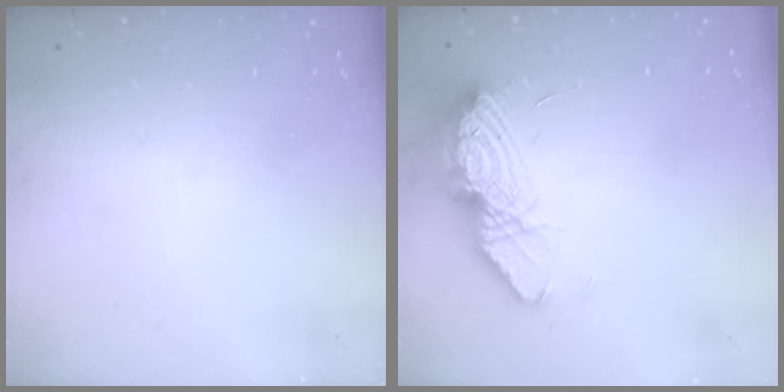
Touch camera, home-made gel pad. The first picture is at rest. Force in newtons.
{"total": 12.7, "press": 12.7, "slide": 1.3}